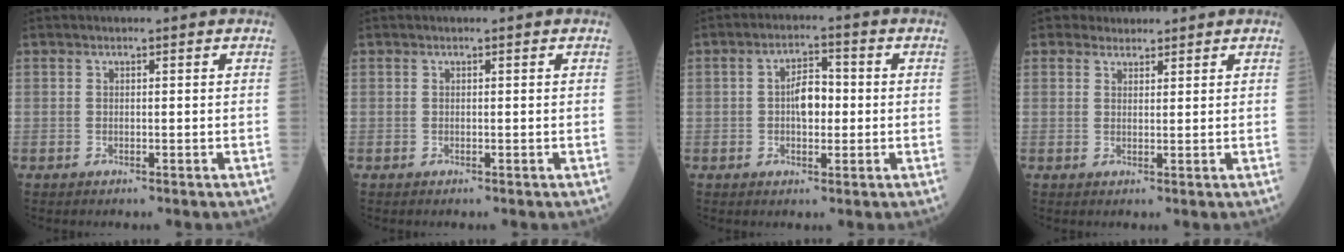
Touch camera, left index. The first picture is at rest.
{"total": 0.0}
{"total": 4.8, "force": [-0.3, 2.4, 4.2], "torque": [-0.075, 0.011, -0.007]}
{"total": 2.0, "force": [1.6, 1.2, -0.2], "torque": [0.006, 0.008, 0.022]}